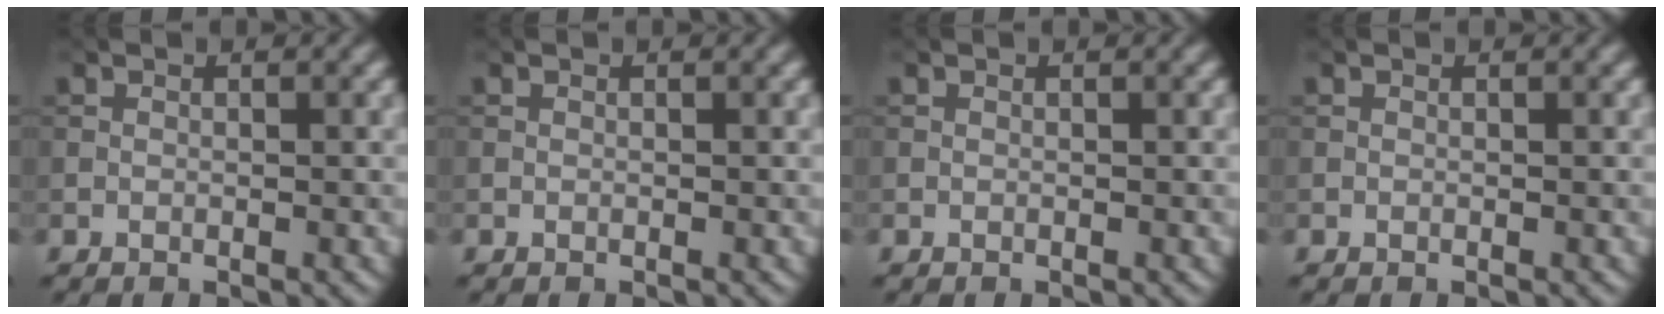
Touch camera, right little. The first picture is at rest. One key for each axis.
{"total": 0.0}
{"total": 0.0}
{"total": 0.0}